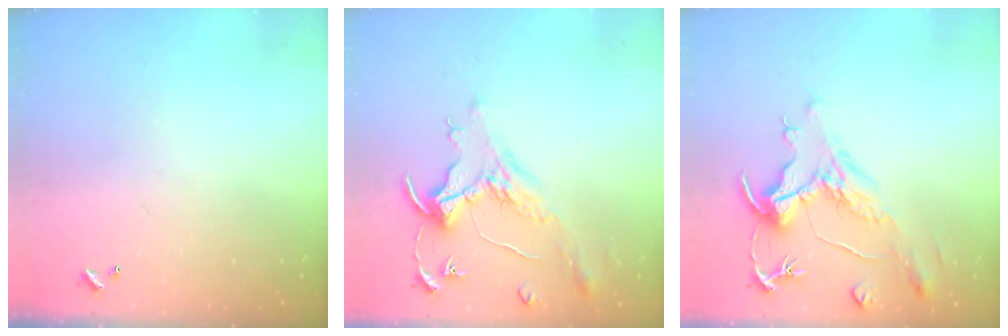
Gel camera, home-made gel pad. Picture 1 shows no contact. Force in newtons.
{"total": 1.6, "press": 1.4, "slide": 0.7}
{"total": 1.8, "press": 0.8, "slide": 1.5}